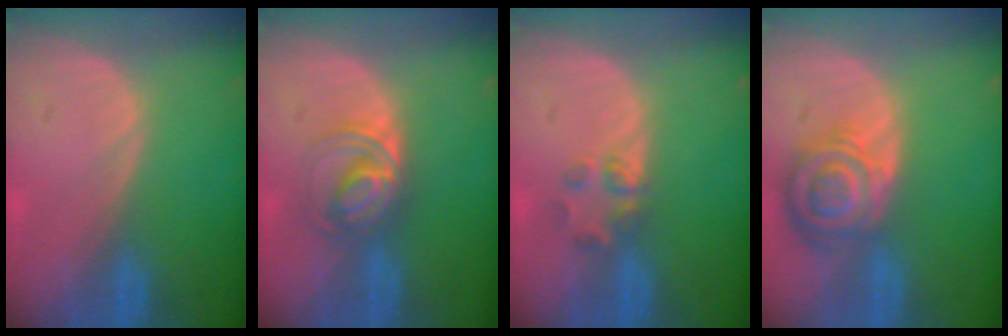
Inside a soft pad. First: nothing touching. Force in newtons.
{"total": 5.9, "press": 5.5, "slide": 2.1}
{"total": 2.7, "press": 2.6, "slide": 0.9}
{"total": 8.2, "press": 7.2, "slide": 4.0}